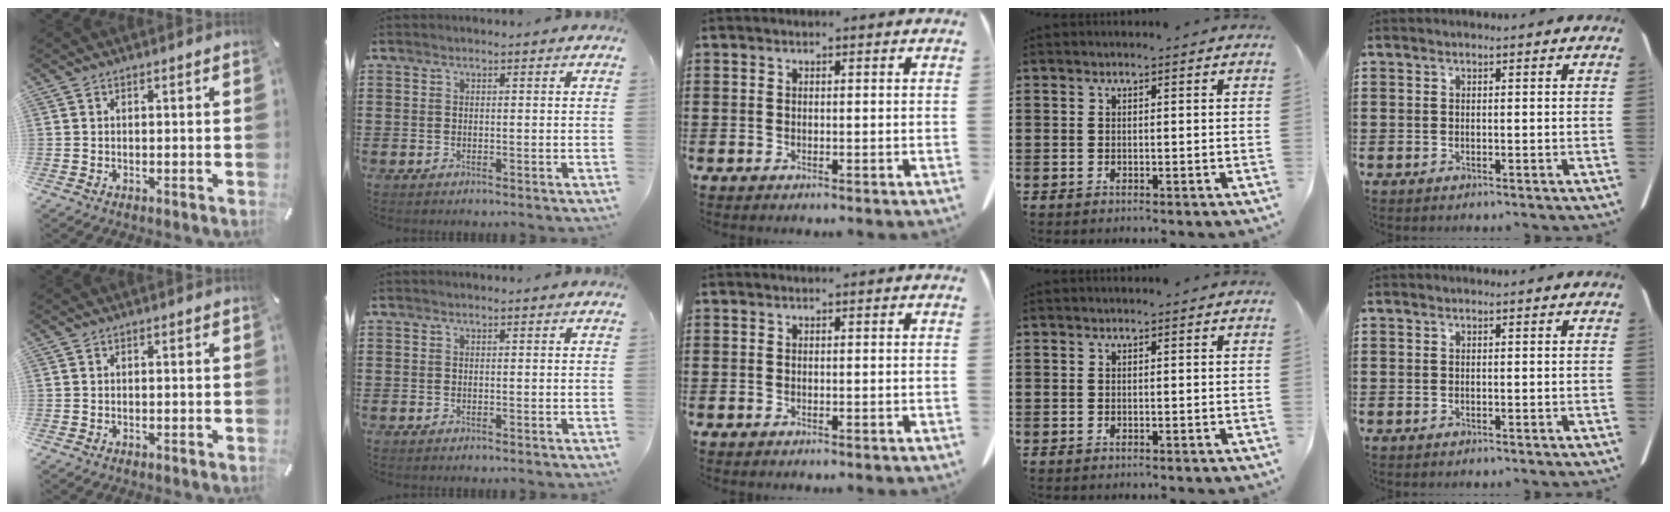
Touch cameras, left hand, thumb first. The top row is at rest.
{}